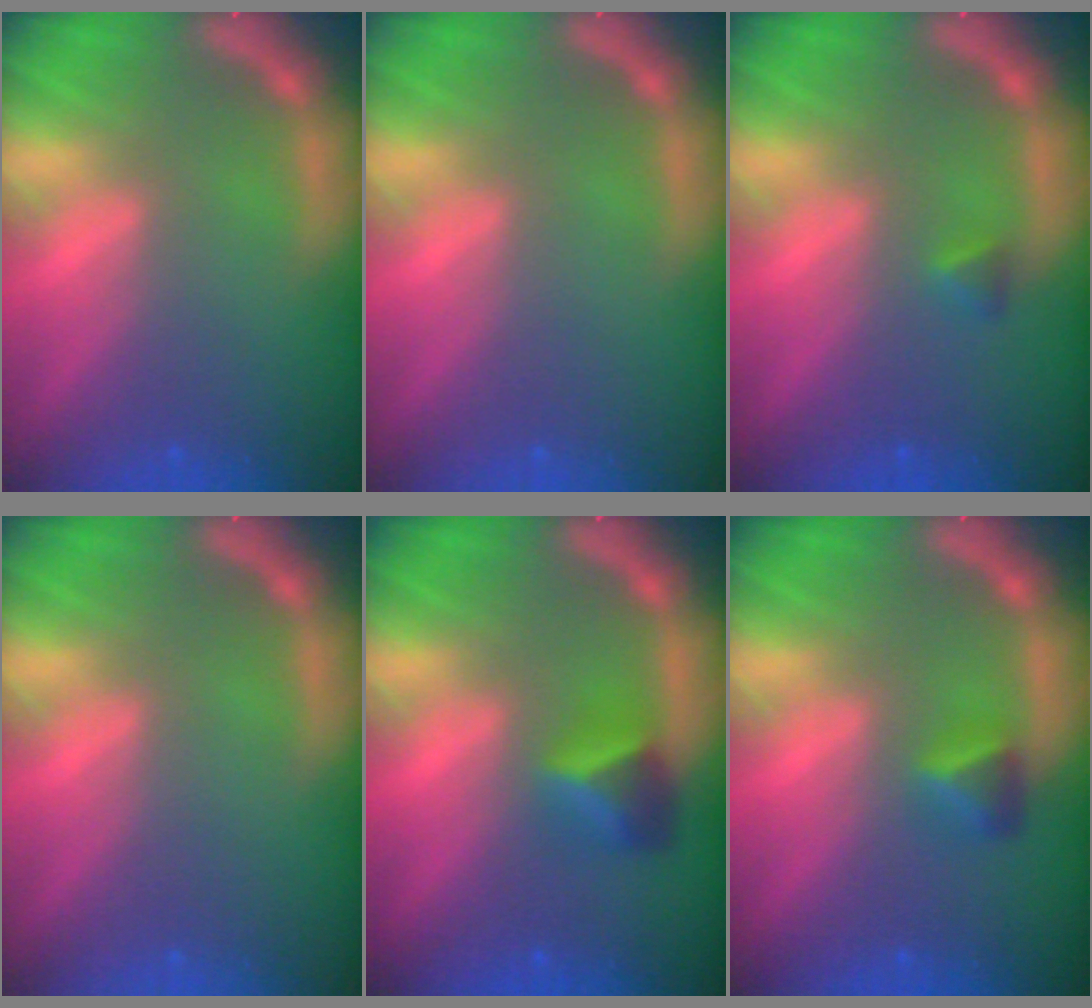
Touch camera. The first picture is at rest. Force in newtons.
{"total": 0.0}
{"total": 0.9}
{"total": 0.0}
{"total": 2.9}
{"total": 1.9}